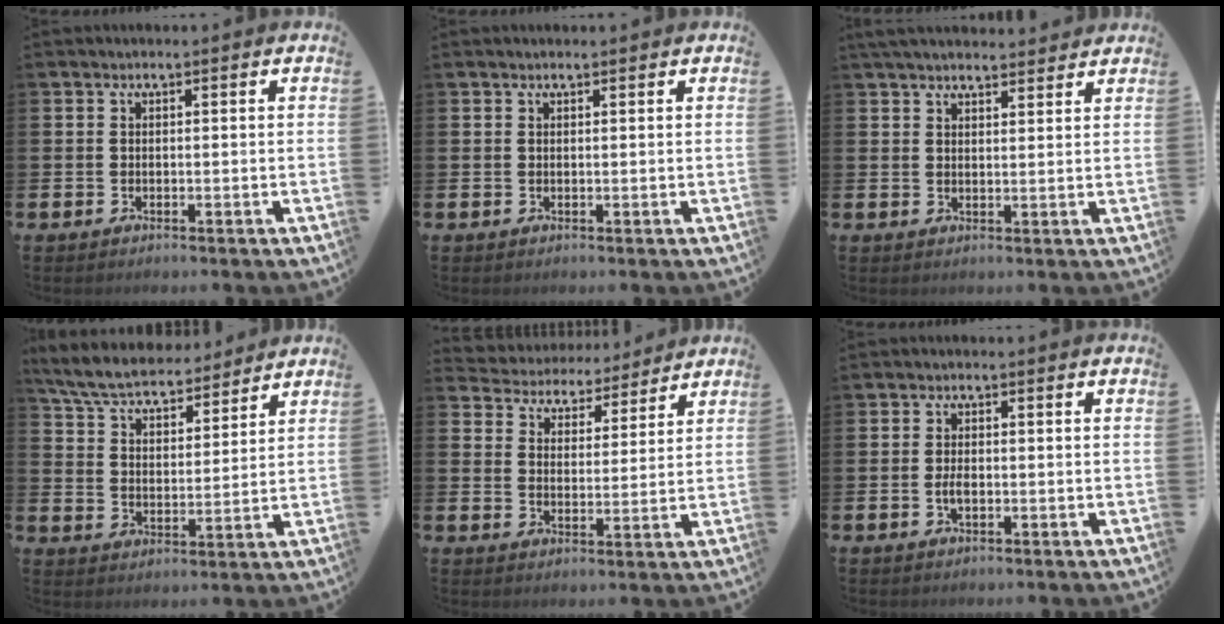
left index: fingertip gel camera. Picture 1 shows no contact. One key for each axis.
{"total": 0.6, "fx": 0.6, "fy": 0.0, "fz": 0.2, "tx": -0.002, "ty": 0.000, "tz": 0.010}
{"total": 3.8, "fx": 3.7, "fy": 0.6, "fz": 0.6, "tx": -0.017, "ty": -0.014, "tz": 0.067}
{"total": 6.7, "fx": 6.4, "fy": 1.4, "fz": 1.6, "tx": -0.065, "ty": -0.034, "tz": 0.113}
{"total": 4.6, "fx": 4.3, "fy": 1.6, "fz": -0.5, "tx": -0.016, "ty": -0.039, "tz": 0.073}
{"total": 1.8, "fx": -0.4, "fy": 0.8, "fz": 1.6, "tx": -0.029, "ty": 0.000, "tz": -0.008}